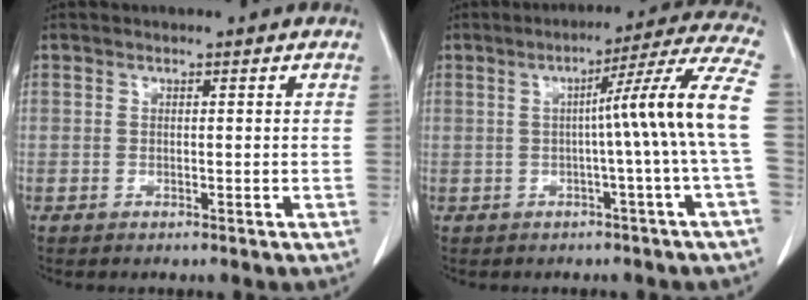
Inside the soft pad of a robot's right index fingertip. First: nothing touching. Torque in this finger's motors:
{"motor_torque": [0.91, -0.20, 0.45, 0.14]}